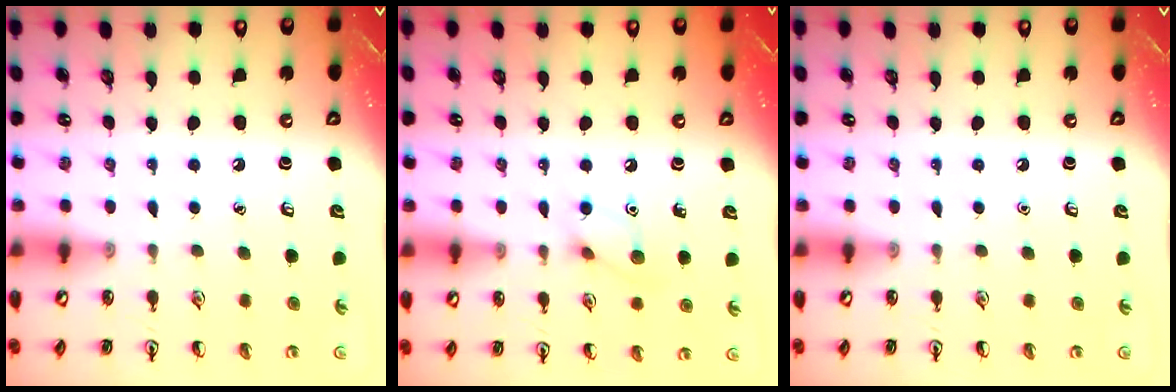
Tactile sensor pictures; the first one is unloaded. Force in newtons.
{"total": 7.9, "press": 7.9, "slide": 0.6}
{"total": 0.0}